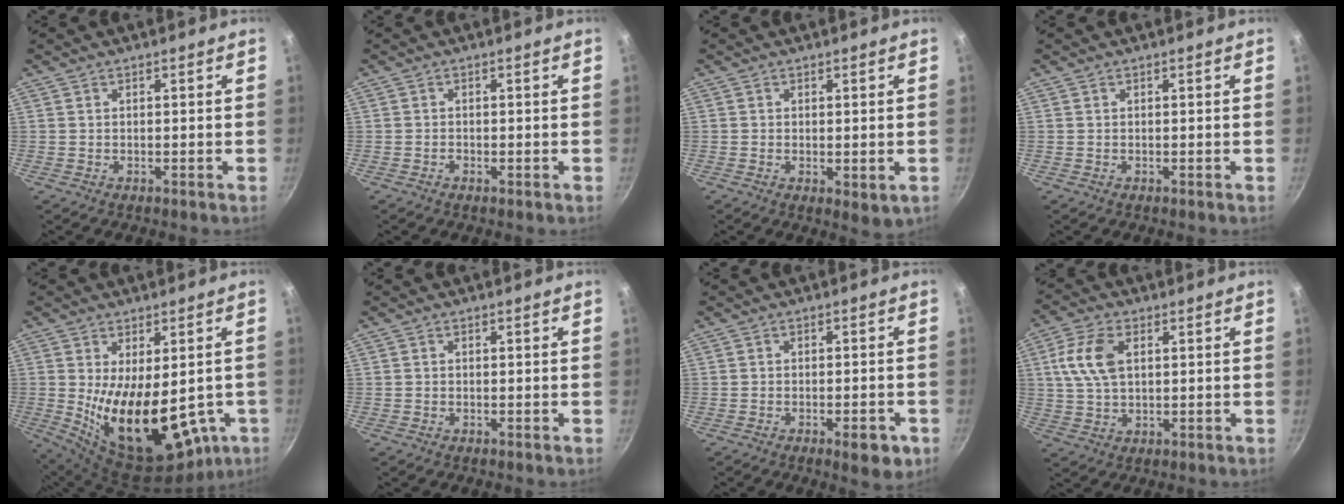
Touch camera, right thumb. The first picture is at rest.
{"total": 0.7, "force": [-0.4, 0.3, 0.4], "torque": [-0.009, 0.002, -0.010]}
{"total": 3.1, "force": [-0.3, 1.4, 2.7], "torque": [-0.040, -0.014, -0.003]}
{"total": 0.0}
{"total": 21.2, "force": [-2.8, 10.9, 18.0], "torque": [-0.268, -0.031, -0.009]}
{"total": 0.0}
{"total": 5.8, "force": [-2.7, 2.3, 4.5], "torque": [-0.044, 0.016, -0.028]}
{"total": 8.9, "force": [2.1, 5.2, 6.8], "torque": [-0.132, 0.007, 0.038]}